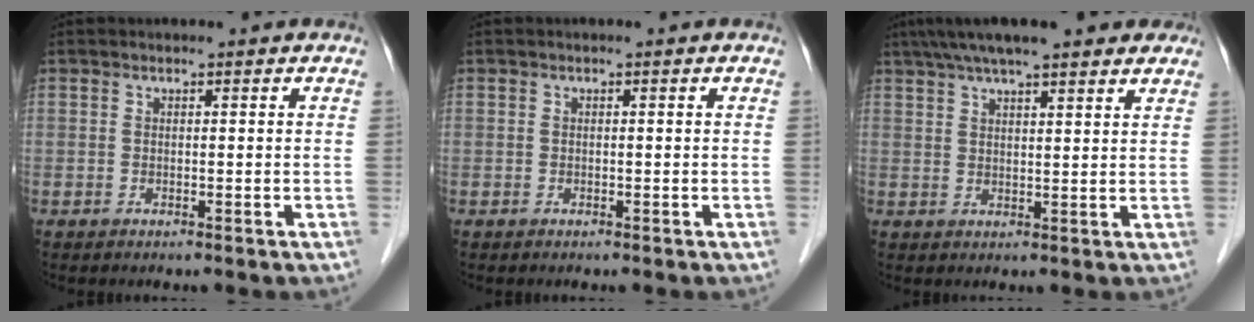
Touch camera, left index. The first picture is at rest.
{"total": 0.0}
{"total": 14.3, "force": [11.3, 2.4, 8.3], "torque": [-0.133, 0.045, 0.159]}